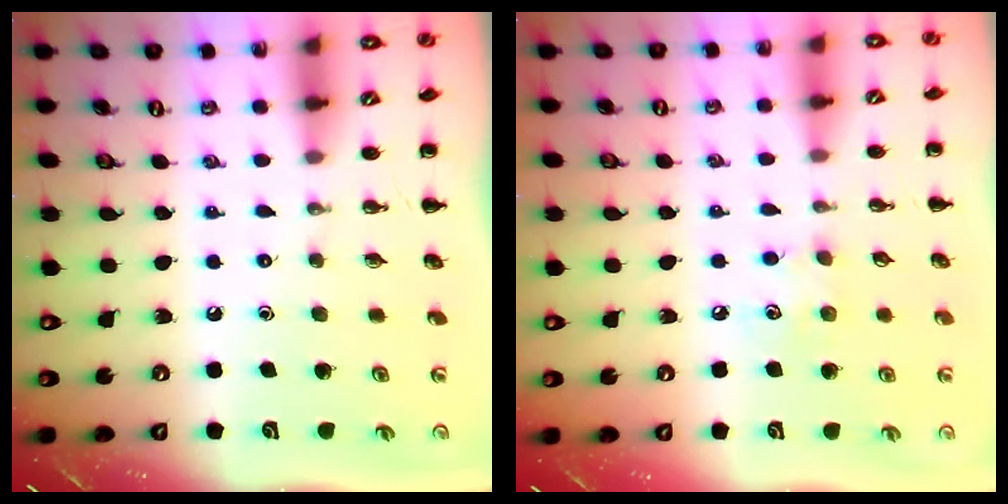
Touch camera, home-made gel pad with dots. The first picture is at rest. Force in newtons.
{"total": 5.2, "press": 5.1, "slide": 1.2}